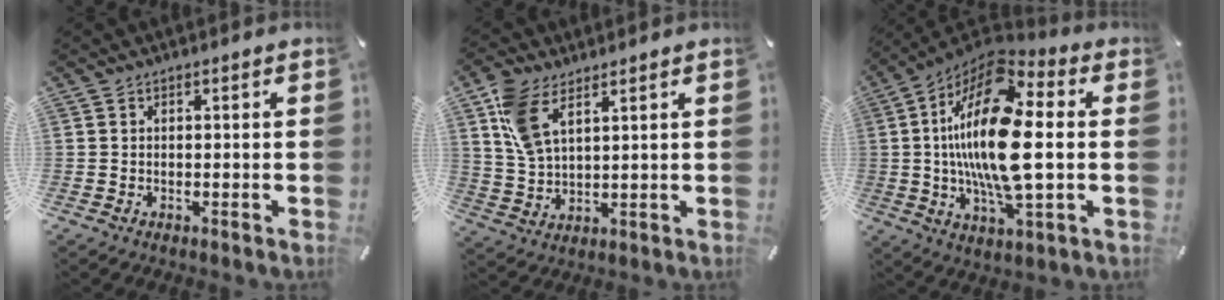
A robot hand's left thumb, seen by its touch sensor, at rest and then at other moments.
{"total": 8.6, "force": [4.9, 4.3, 5.5], "torque": [-0.135, -0.012, 0.091]}
{"total": 23.8, "force": [1.1, 9.8, 21.6], "torque": [-0.436, -0.012, 0.012]}